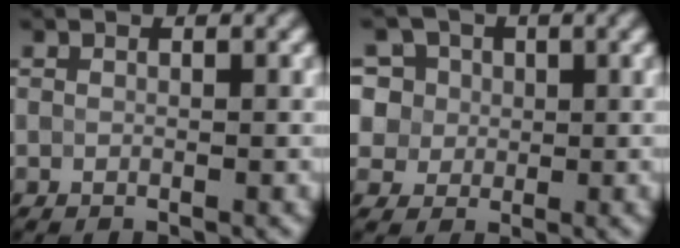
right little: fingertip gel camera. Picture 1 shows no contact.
{"total": 9.5, "force": [4.6, 7.3, 4.0], "torque": [-0.089, 0.030, 0.057]}